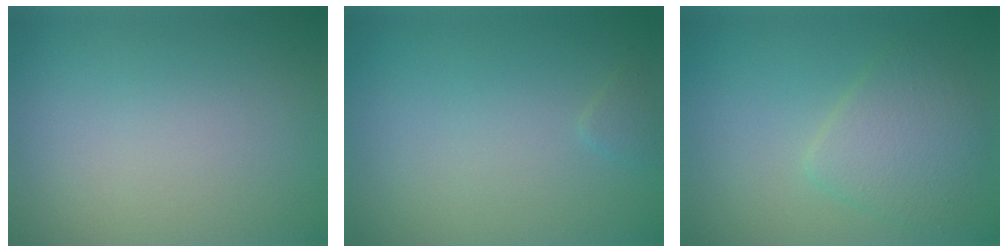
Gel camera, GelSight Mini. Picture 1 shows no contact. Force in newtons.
{"total": 0.6, "press": 0.6, "slide": 0.1}
{"total": 3.6, "press": 3.6, "slide": 0.2}